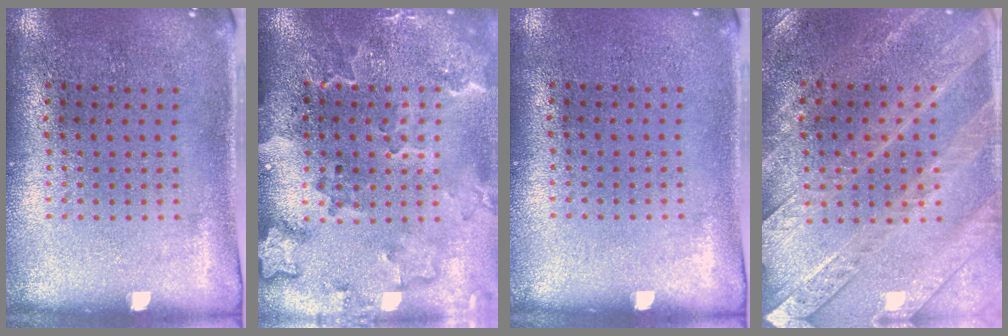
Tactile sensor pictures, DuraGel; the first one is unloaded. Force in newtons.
{"total": 2.9, "press": 2.3, "slide": 1.8}
{"total": 0.0}
{"total": 2.8, "press": 2.6, "slide": 0.9}